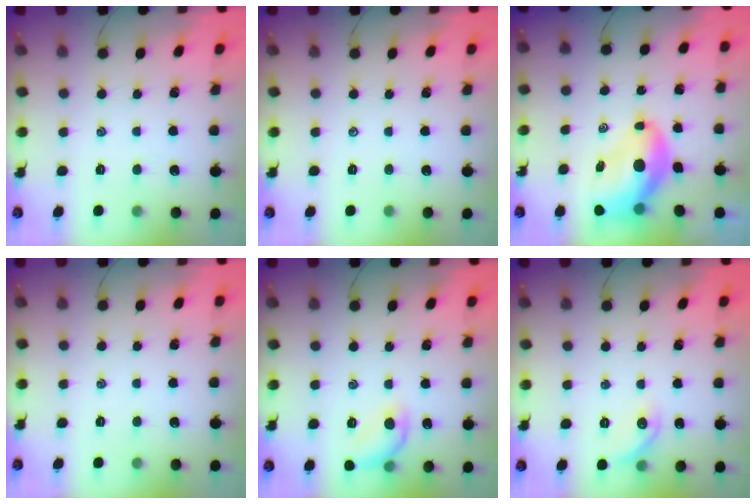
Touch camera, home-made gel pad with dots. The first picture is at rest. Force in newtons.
{"total": 0.0}
{"total": 10.4, "press": 10.0, "slide": 3.0}
{"total": 0.0}
{"total": 9.6, "press": 9.6, "slide": 0.4}
{"total": 6.8, "press": 6.7, "slide": 0.9}